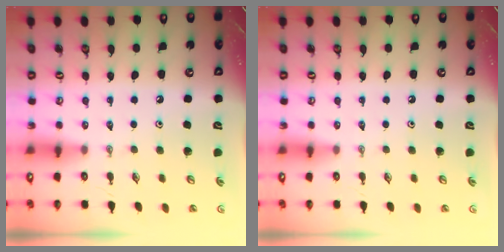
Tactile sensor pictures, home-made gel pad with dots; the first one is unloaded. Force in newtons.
{"total": 0.0}